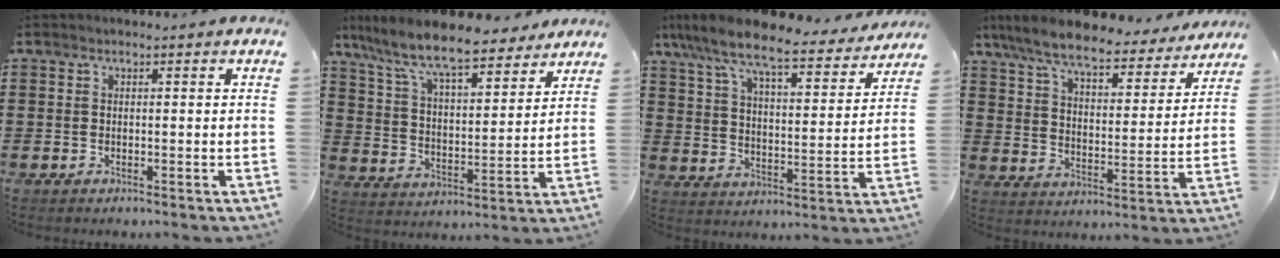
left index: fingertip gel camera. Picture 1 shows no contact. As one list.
[{"total": 10.2, "force": [8.8, 1.5, 5.1], "torque": [-0.132, -0.041, 0.150]}, {"total": 9.0, "force": [7.8, 1.0, 4.4], "torque": [-0.117, -0.045, 0.131]}, {"total": 8.3, "force": [7.5, 0.9, 3.4], "torque": [-0.100, -0.042, 0.129]}]